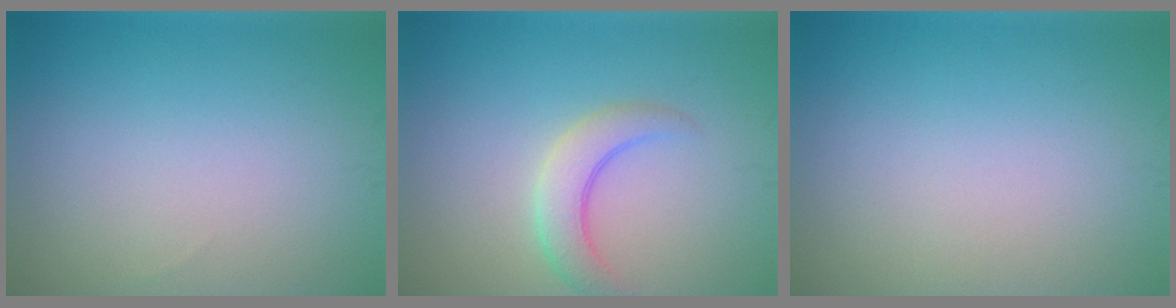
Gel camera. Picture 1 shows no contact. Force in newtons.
{"total": 3.2, "press": 3.2, "slide": 0.2}
{"total": 0.0}